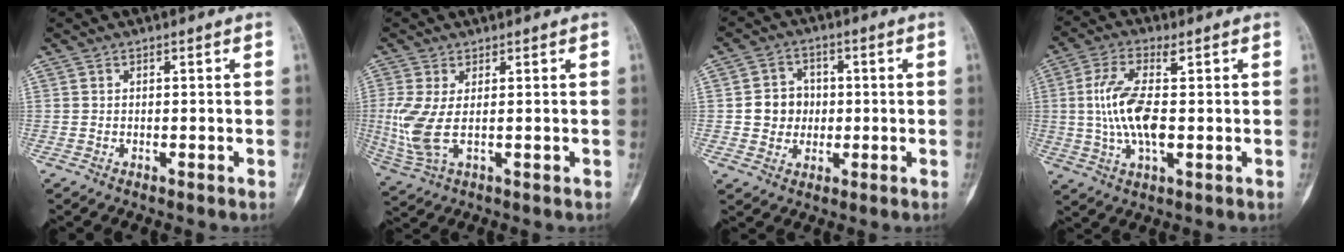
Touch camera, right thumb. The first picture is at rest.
{"total": 6.9, "force": [0.3, 2.7, 6.4], "torque": [-0.175, -0.007, 0.015]}
{"total": 6.5, "force": [0.0, 6.0, 2.6], "torque": [-0.012, 0.008, -0.005]}
{"total": 10.4, "force": [0.9, 4.3, 9.4], "torque": [-0.214, 0.006, 0.018]}